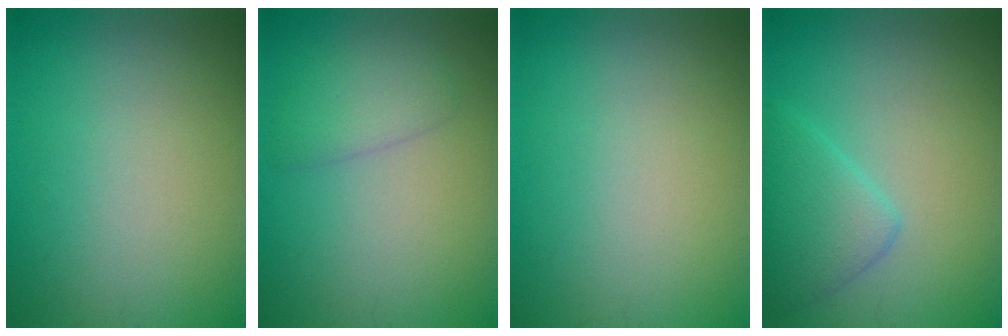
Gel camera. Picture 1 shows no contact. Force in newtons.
{"total": 2.2, "press": 2.2, "slide": 0.1}
{"total": 0.0}
{"total": 2.3, "press": 2.3, "slide": 0.0}